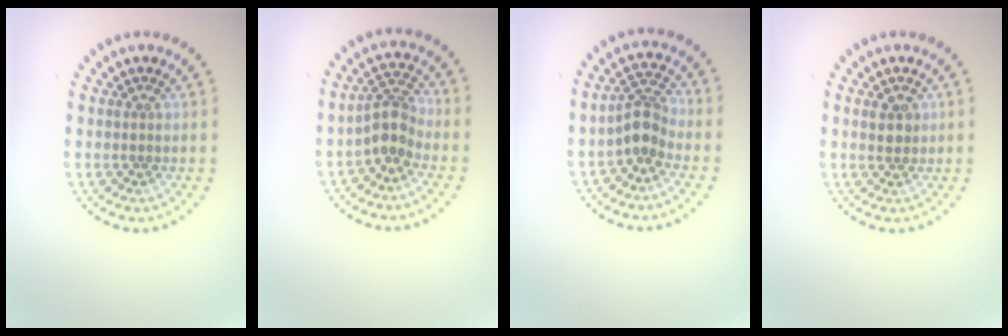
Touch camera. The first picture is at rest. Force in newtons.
{"total": 2.8, "press": 2.2, "slide": 1.7}
{"total": 2.7, "press": 2.1, "slide": 1.8}
{"total": 1.6, "press": 1.5, "slide": 0.6}